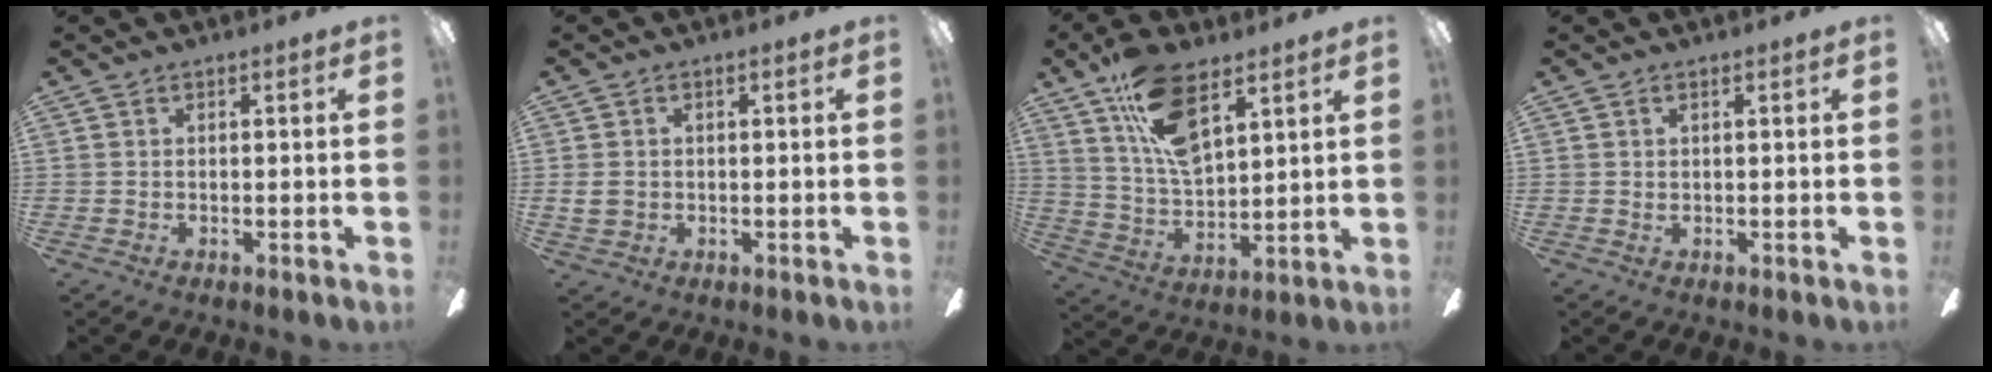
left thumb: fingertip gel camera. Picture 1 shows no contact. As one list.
[{"total": 3.1, "force": [-0.1, 2.4, 1.9], "torque": [-0.041, 0.006, -0.004]}, {"total": 15.0, "force": [9.2, 6.9, 9.6], "torque": [-0.170, -0.032, 0.167]}, {"total": 0.8, "force": [0.2, 0.2, 0.7], "torque": [-0.015, 0.000, 0.003]}]